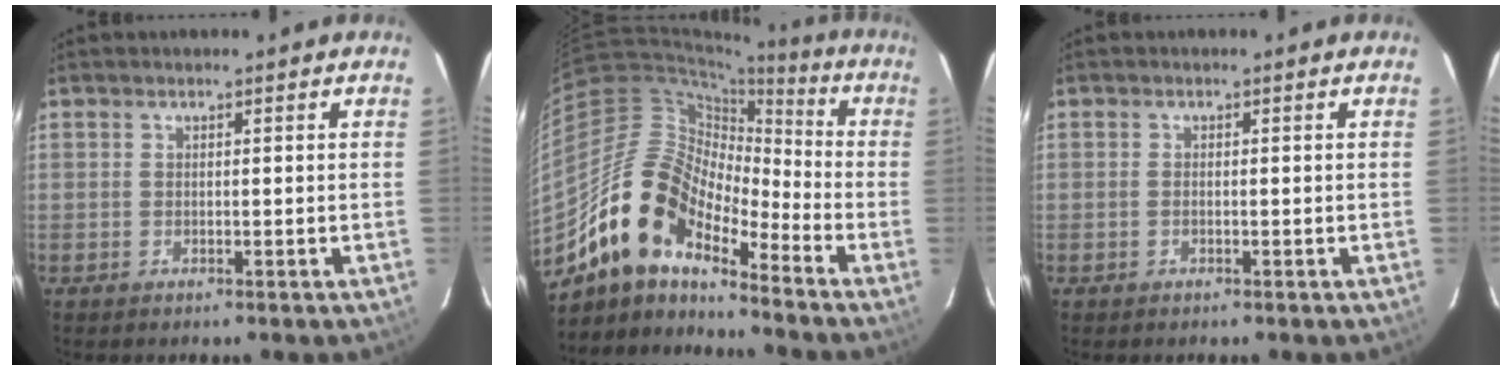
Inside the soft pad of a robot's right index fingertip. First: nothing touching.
{"total": 15.1, "force": [-11.8, 5.6, 7.5], "torque": [-0.126, 0.008, -0.238]}
{"total": 0.5, "force": [-0.2, 0.3, 0.4], "torque": [-0.010, 0.001, -0.005]}